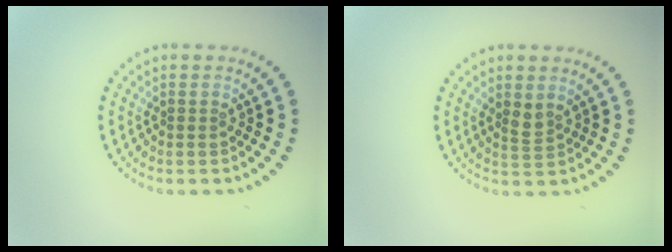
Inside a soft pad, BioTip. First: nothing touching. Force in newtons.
{"total": 1.5, "press": 1.2, "slide": 0.9}